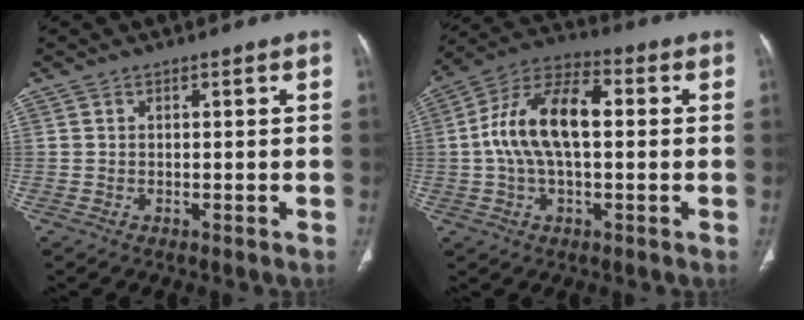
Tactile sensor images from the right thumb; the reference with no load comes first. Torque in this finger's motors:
{"motor_torque": [0.21, 1.92, 1.35, 0.28, 0.24]}